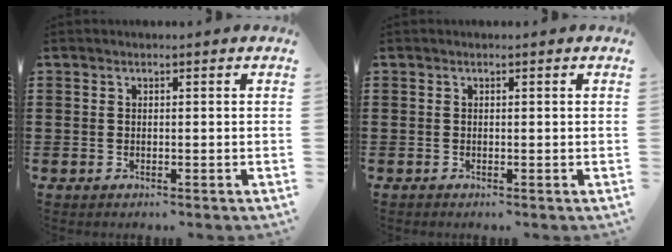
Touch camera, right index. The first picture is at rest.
{"total": 0.0}